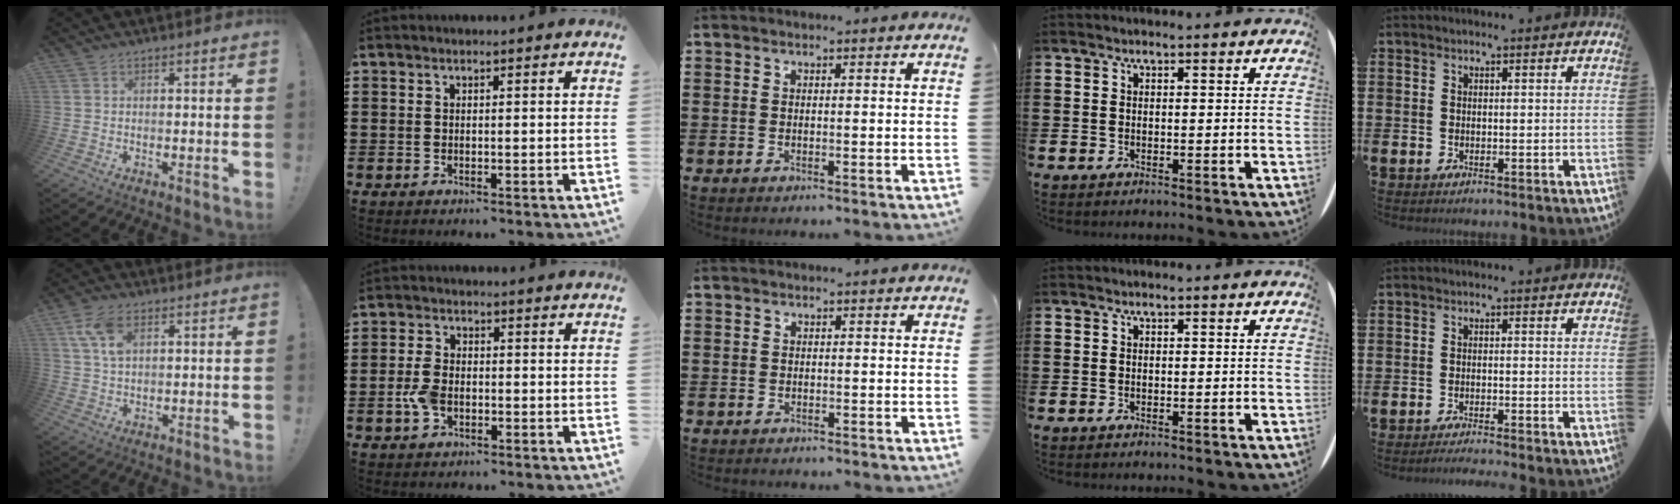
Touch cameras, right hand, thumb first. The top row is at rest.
{"thumb": {"total": 8.1, "force": [3.6, 4.4, 5.8], "torque": [-0.114, -0.009, 0.065]}, "index": {"total": 4.1, "force": [-1.1, 2.5, 3.1], "torque": [-0.075, -0.004, -0.023]}, "middle": {"total": 0.7, "force": [-0.6, 0.3, 0.0], "torque": [0.000, 0.001, -0.014]}, "little": {"total": 1.2, "force": [-1.1, -0.3, 0.3], "torque": [-0.003, -0.001, -0.022]}}